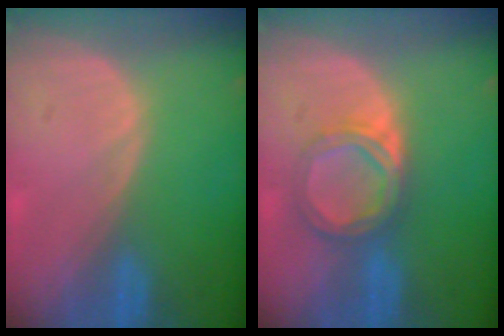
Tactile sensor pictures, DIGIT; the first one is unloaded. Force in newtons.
{"total": 5.2, "press": 5.0, "slide": 1.3}